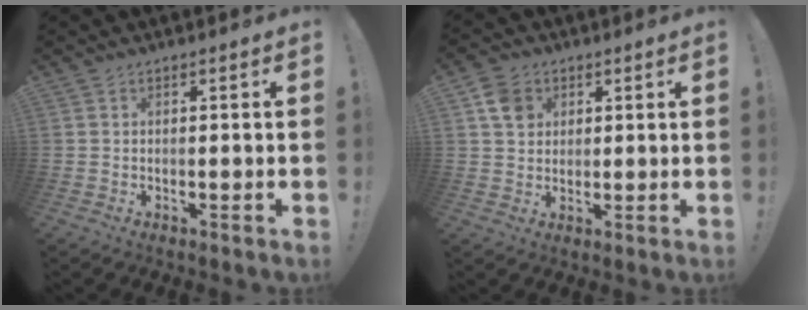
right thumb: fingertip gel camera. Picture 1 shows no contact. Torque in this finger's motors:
{"motor_torque": [0.42, 1.03, 0.35, -0.24, -0.01]}